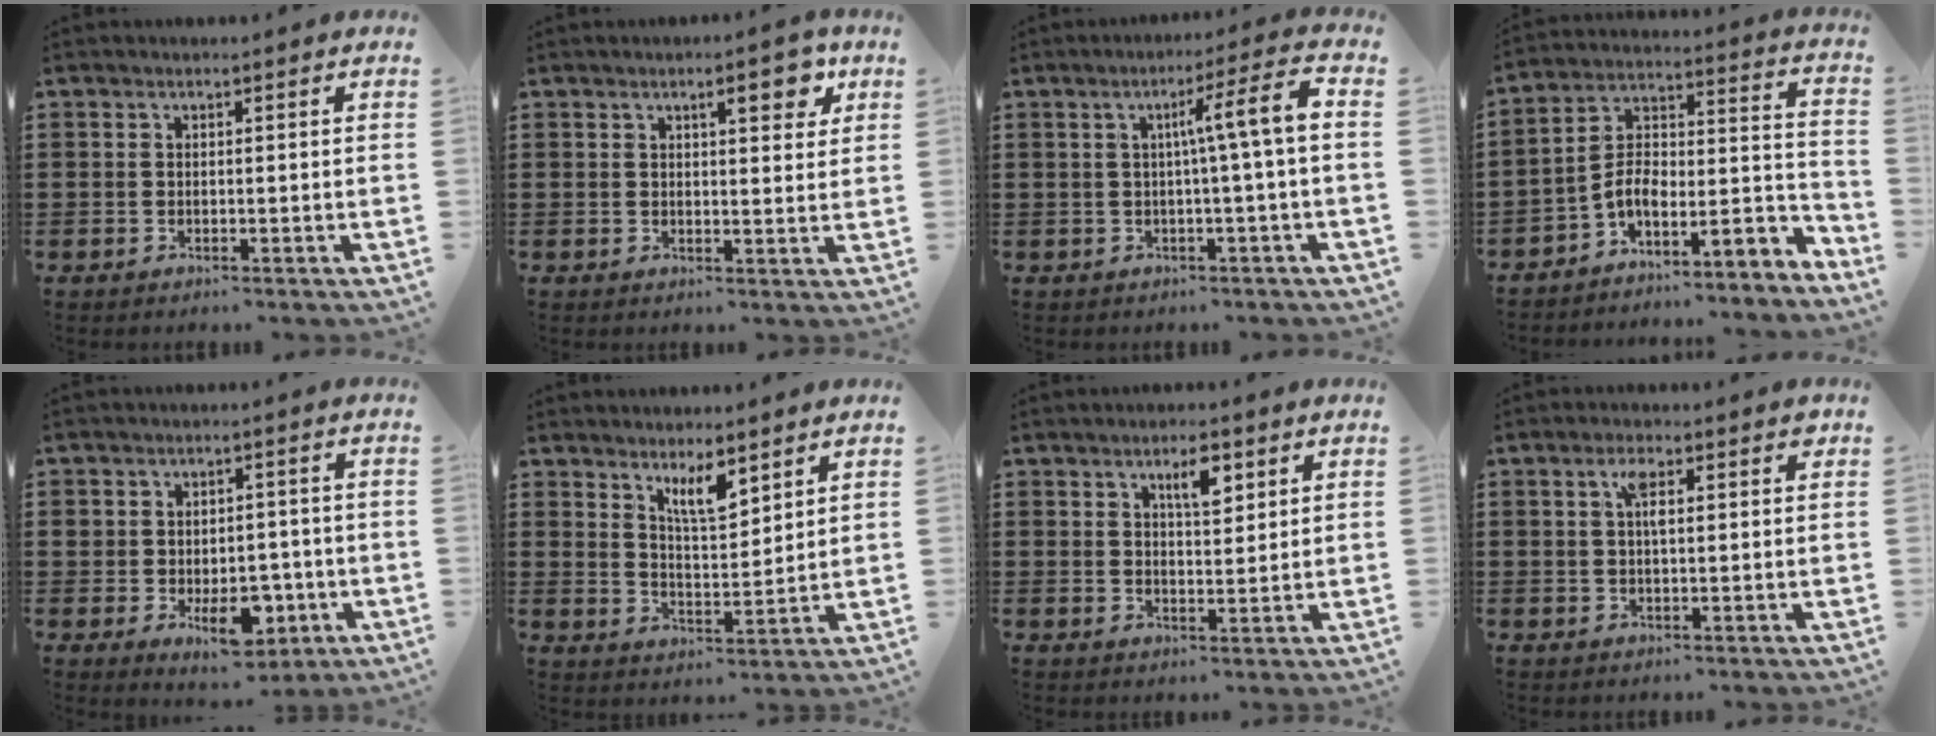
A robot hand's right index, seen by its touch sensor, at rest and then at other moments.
{"total": 5.2, "force": [2.8, 1.6, 4.0], "torque": [-0.054, -0.004, 0.040]}
{"total": 6.9, "force": [0.3, -0.4, 6.9], "torque": [-0.121, -0.005, -0.005]}
{"total": 5.6, "force": [-3.3, 2.6, 3.6], "torque": [-0.067, -0.016, -0.067]}
{"total": 7.3, "force": [-1.9, 5.1, 4.9], "torque": [-0.068, 0.006, -0.035]}
{"total": 6.1, "force": [4.6, 1.6, 3.7], "torque": [-0.068, -0.015, 0.078]}
{"total": 4.3, "force": [2.3, 1.4, 3.3], "torque": [-0.055, 0.001, 0.036]}
{"total": 3.6, "force": [1.2, 1.2, 3.2], "torque": [-0.052, 0.004, 0.013]}